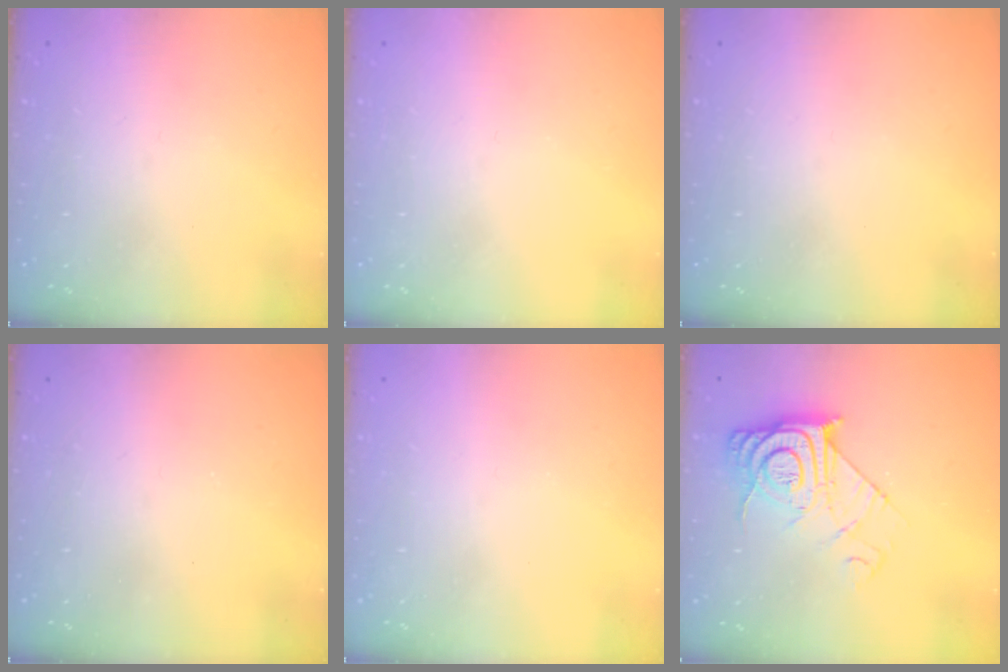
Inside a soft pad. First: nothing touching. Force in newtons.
{"total": 0.0}
{"total": 0.0}
{"total": 2.5, "press": 2.4, "slide": 0.4}
{"total": 0.0}
{"total": 12.3, "press": 12.3, "slide": 1.1}